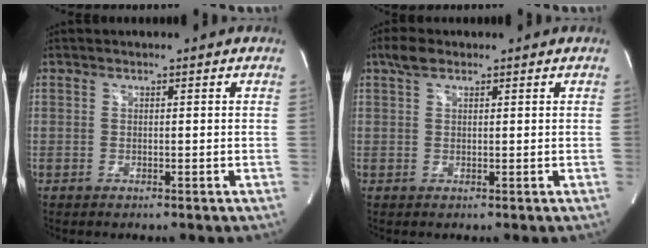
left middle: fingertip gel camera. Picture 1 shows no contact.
{"total": 2.5, "force": [1.7, 1.1, 1.4], "torque": [-0.035, 0.013, 0.033]}